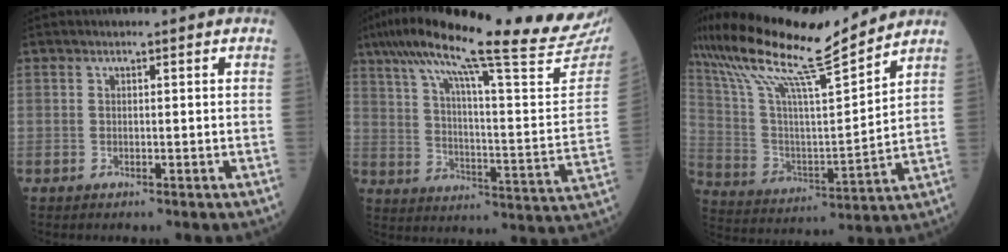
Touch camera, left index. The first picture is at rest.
{"total": 30.7, "force": [26.0, 0.8, 16.4], "torque": [-0.261, -0.056, 0.341]}
{"total": 19.0, "force": [16.3, 0.3, 9.8], "torque": [-0.197, 0.011, 0.290]}